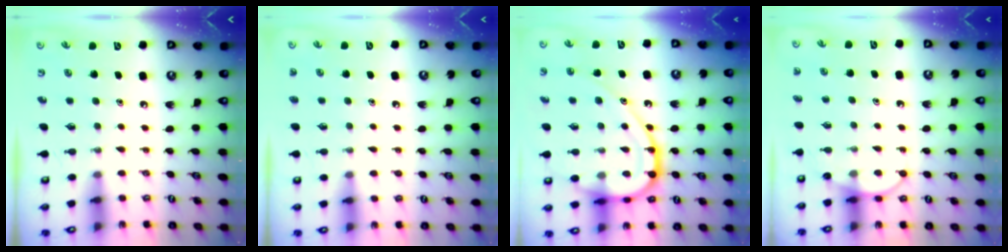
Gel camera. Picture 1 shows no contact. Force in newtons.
{"total": 1.1, "press": 1.1, "slide": 0.3}
{"total": 19.8, "press": 19.7, "slide": 2.0}
{"total": 8.5, "press": 8.4, "slide": 0.5}